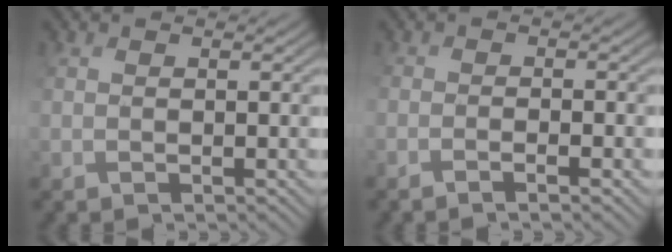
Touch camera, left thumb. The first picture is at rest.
{"total": 2.4, "force": [-1.8, 0.3, 1.5], "torque": [-0.020, 0.007, -0.039]}